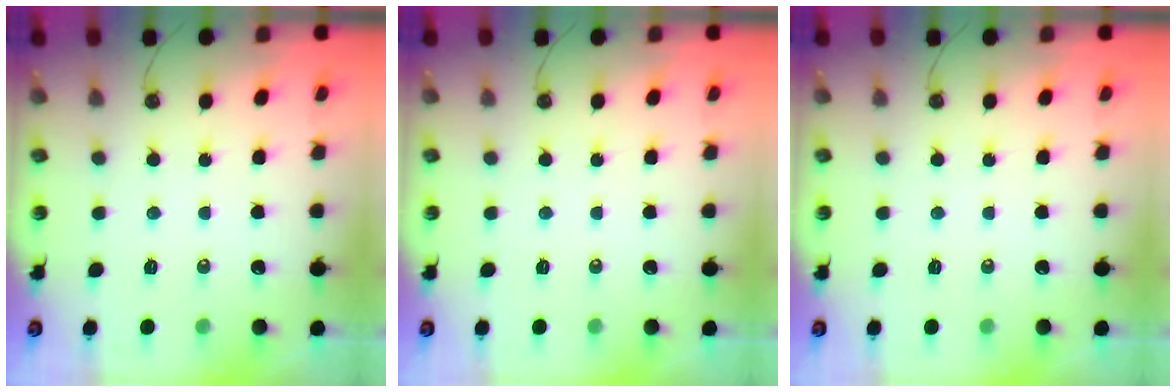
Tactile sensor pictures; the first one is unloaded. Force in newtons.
{"total": 0.0}
{"total": 0.0}